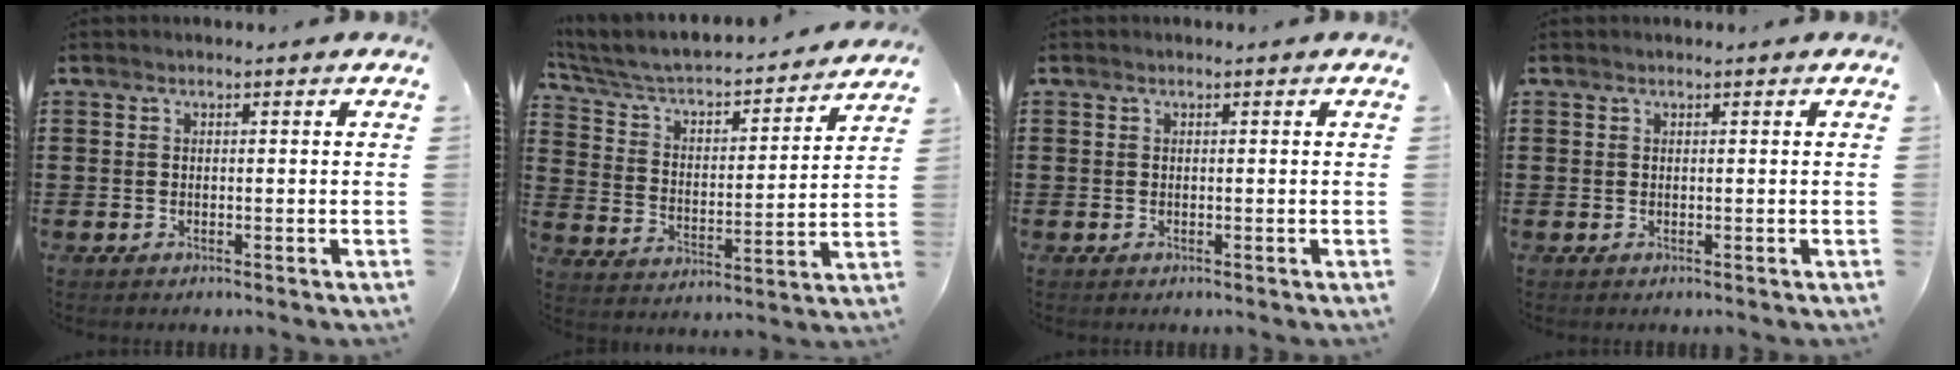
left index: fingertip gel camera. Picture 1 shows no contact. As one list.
[{"total": 4.4, "force": [3.9, 1.1, 1.5], "torque": [-0.052, -0.038, 0.057]}, {"total": 0.0}, {"total": 0.0}]